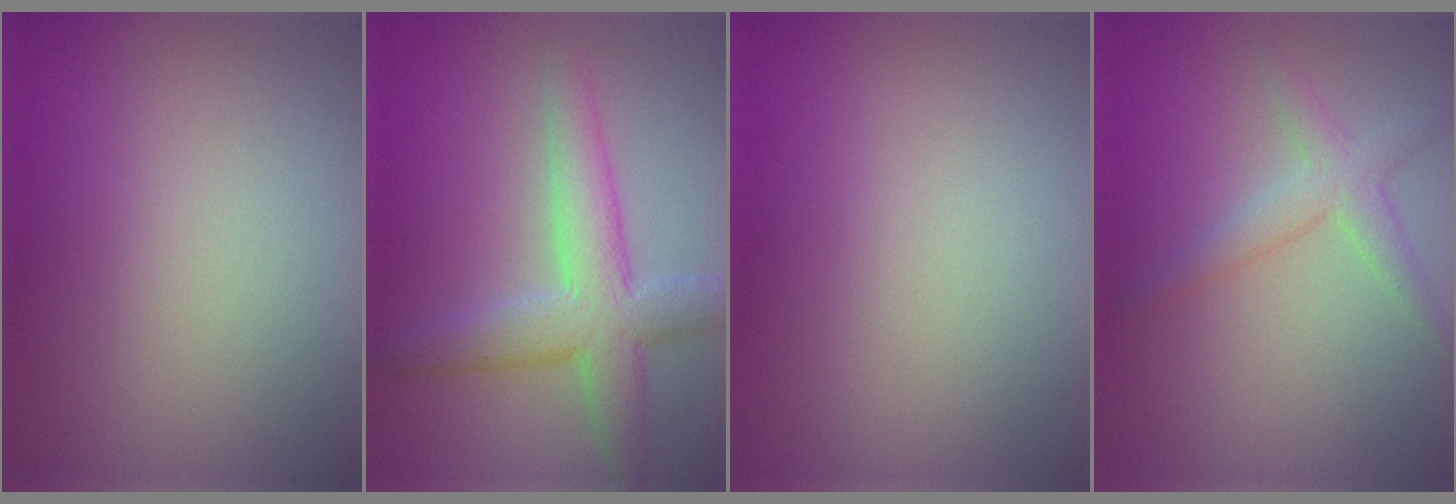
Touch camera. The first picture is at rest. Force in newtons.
{"total": 5.8, "press": 5.8, "slide": 0.3}
{"total": 0.0}
{"total": 2.7, "press": 2.7, "slide": 0.1}